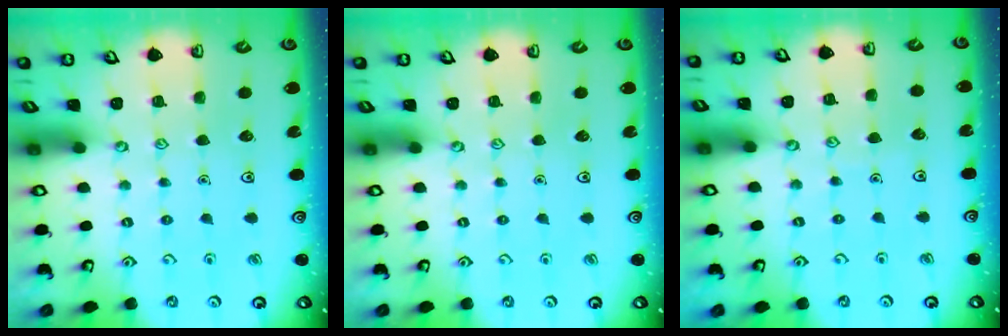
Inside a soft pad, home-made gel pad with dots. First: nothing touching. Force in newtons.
{"total": 0.0}
{"total": 2.6, "press": 2.5, "slide": 0.3}